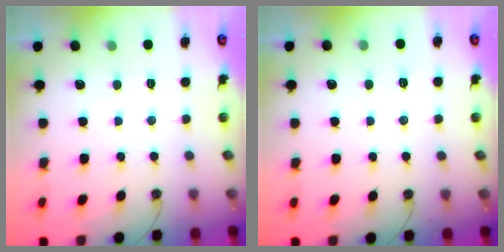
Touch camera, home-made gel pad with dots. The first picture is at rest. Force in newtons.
{"total": 5.7, "press": 3.7, "slide": 4.4}